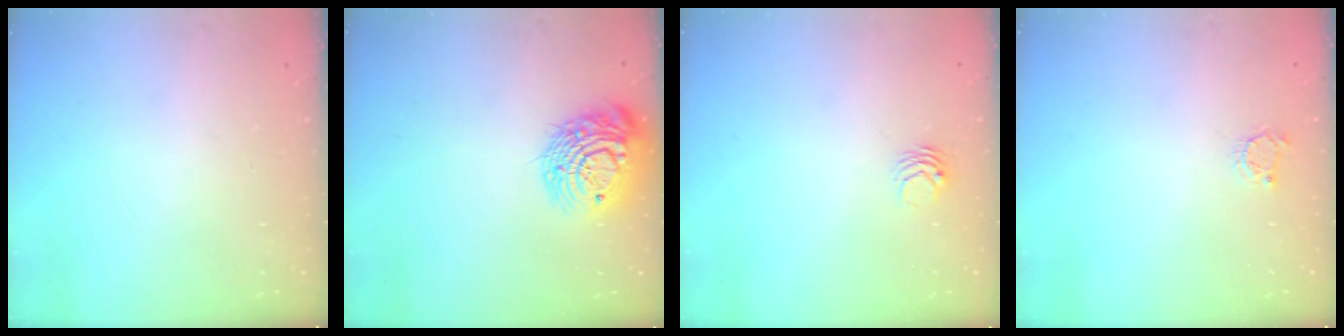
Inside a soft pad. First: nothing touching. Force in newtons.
{"total": 15.5, "press": 15.4, "slide": 1.4}
{"total": 3.5, "press": 3.4, "slide": 0.5}
{"total": 2.6, "press": 2.6, "slide": 0.4}